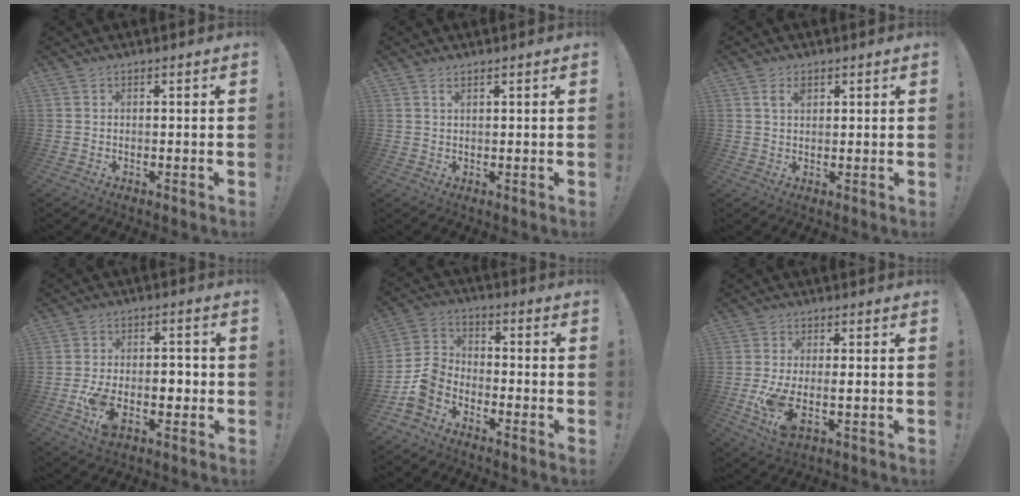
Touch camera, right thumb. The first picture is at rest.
{"total": 1.1, "force": [0.7, 0.2, 0.9], "torque": [-0.018, -0.001, 0.013]}
{"total": 3.7, "force": [2.1, 2.1, 2.3], "torque": [-0.034, -0.007, 0.037]}
{"total": 10.5, "force": [-2.7, 6.8, 7.5], "torque": [-0.142, 0.009, -0.046]}
{"total": 10.0, "force": [-6.5, 6.4, 4.0], "torque": [-0.074, 0.043, -0.118]}
{"total": 7.8, "force": [-1.7, 3.3, 6.8], "torque": [-0.140, -0.016, -0.029]}